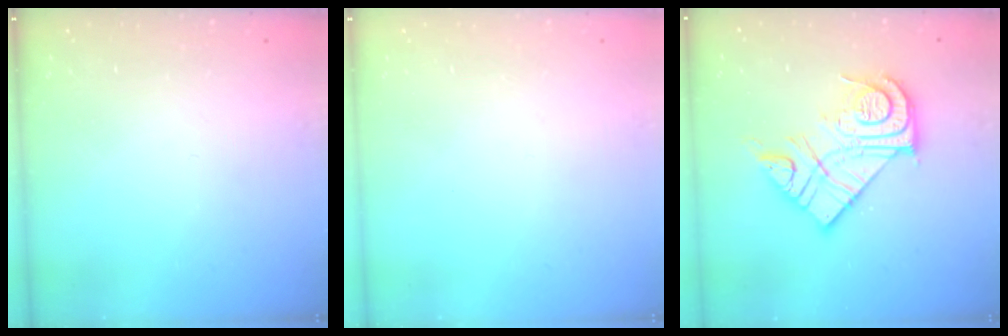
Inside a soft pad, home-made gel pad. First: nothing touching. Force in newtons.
{"total": 1.7, "press": 1.6, "slide": 0.1}
{"total": 17.8, "press": 17.7, "slide": 1.4}